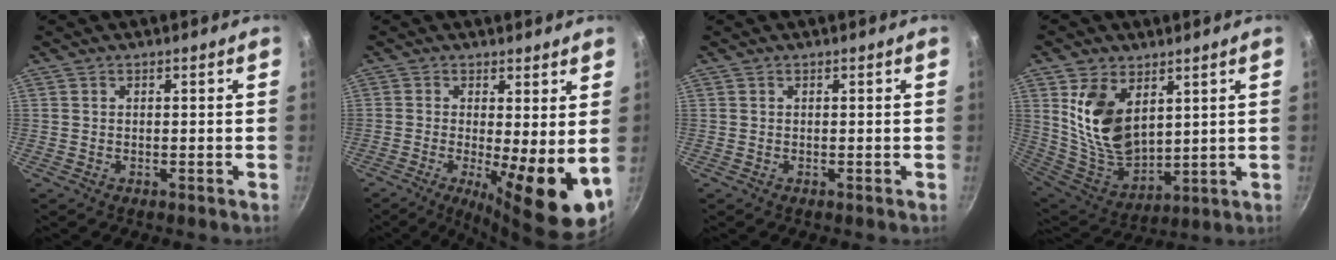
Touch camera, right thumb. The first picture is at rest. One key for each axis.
{"total": 11.8, "fx": -1.3, "fy": 3.0, "fz": 11.3, "tx": -0.160, "ty": -0.014, "tz": -0.016}
{"total": 0.0}
{"total": 14.0, "fx": 5.1, "fy": 8.5, "fz": 9.9, "tx": -0.163, "ty": -0.049, "tz": 0.115}